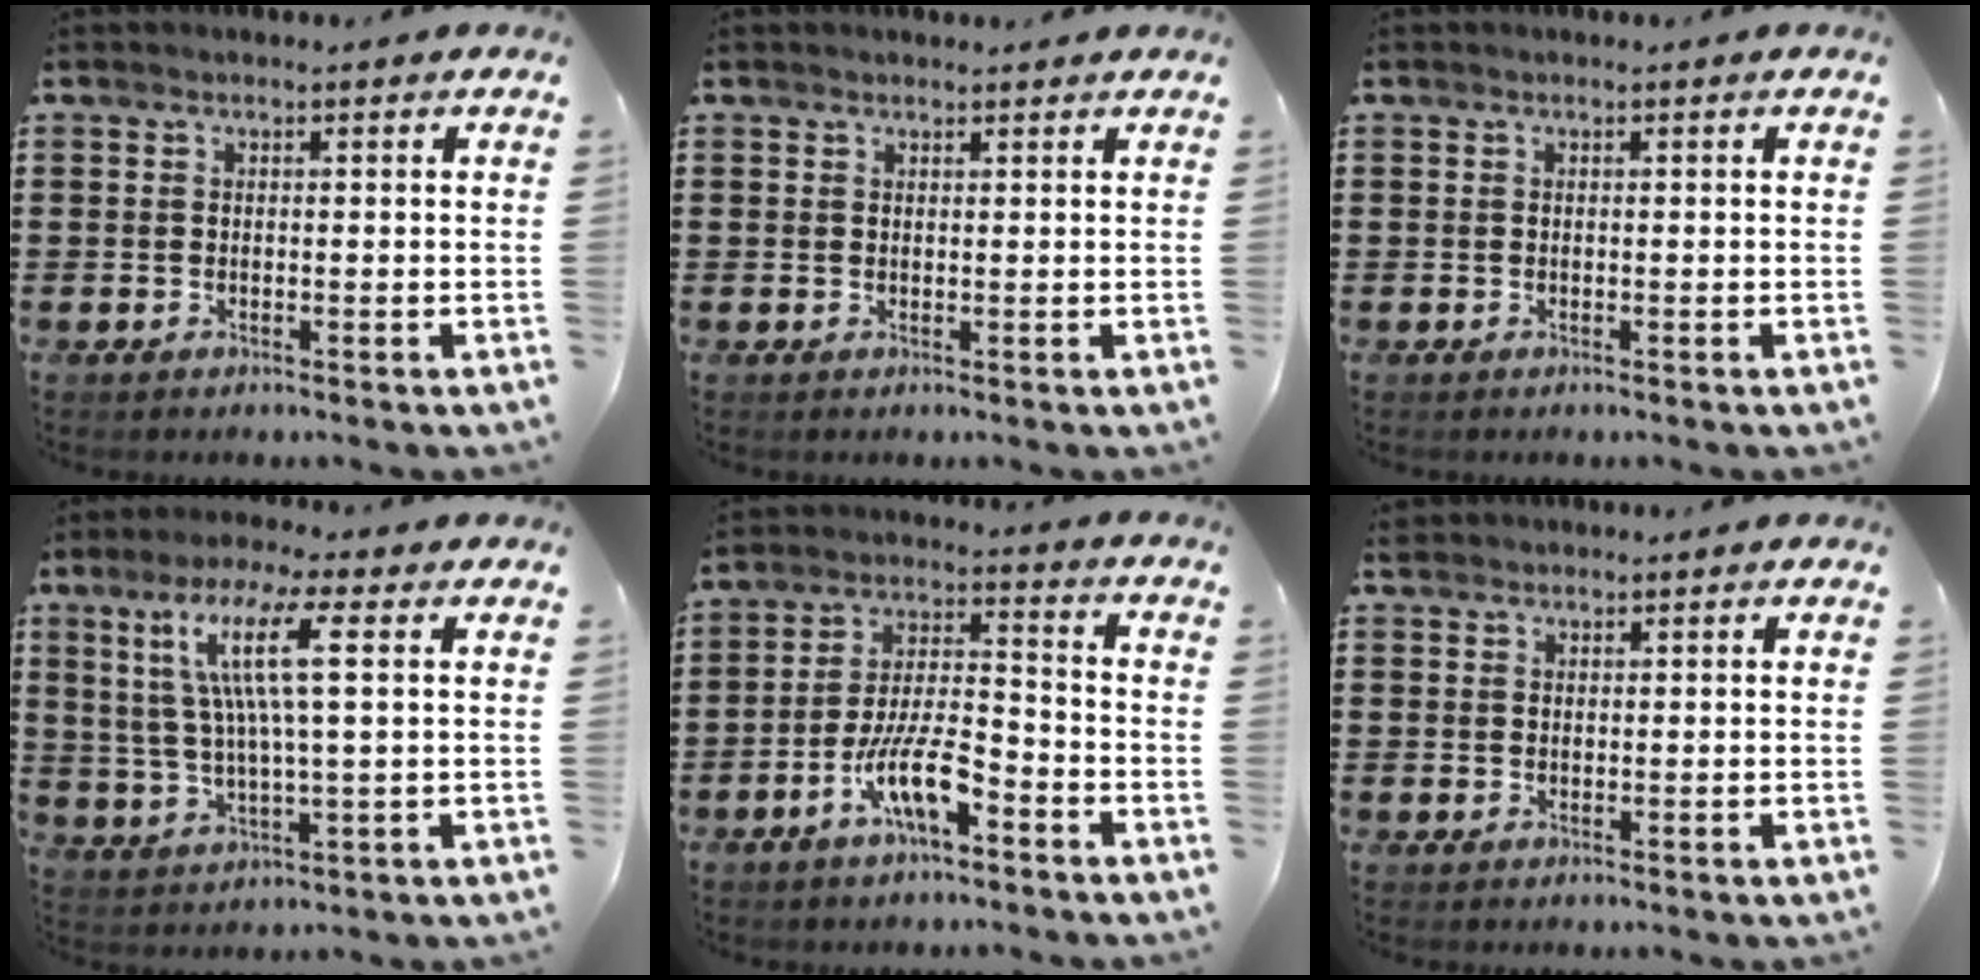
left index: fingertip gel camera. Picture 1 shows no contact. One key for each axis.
{"total": 0.8, "fx": 0.8, "fy": 0.2, "fz": 0.1, "tx": -0.004, "ty": 0.001, "tz": 0.016}
{"total": 0.0}
{"total": 10.7, "fx": 3.6, "fy": 1.4, "fz": 10.0, "tx": -0.213, "ty": 0.003, "tz": 0.053}
{"total": 9.2, "fx": -5.2, "fy": 2.9, "fz": 7.1, "tx": -0.154, "ty": 0.004, "tz": -0.100}
{"total": 0.9, "fx": 0.6, "fy": 0.7, "fz": 0.0, "tx": -0.004, "ty": 0.004, "tz": 0.012}